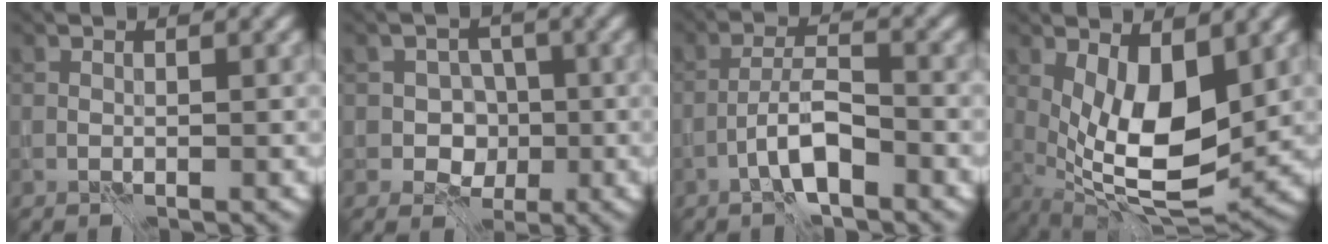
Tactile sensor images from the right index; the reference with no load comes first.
{"total": 4.8, "force": [-0.7, 4.3, 2.0], "torque": [0.000, 0.010, -0.040]}
{"total": 3.7, "force": [-2.4, 0.7, 2.7], "torque": [-0.048, 0.010, -0.050]}
{"total": 8.3, "force": [0.9, 3.4, 7.5], "torque": [-0.136, -0.012, 0.016]}